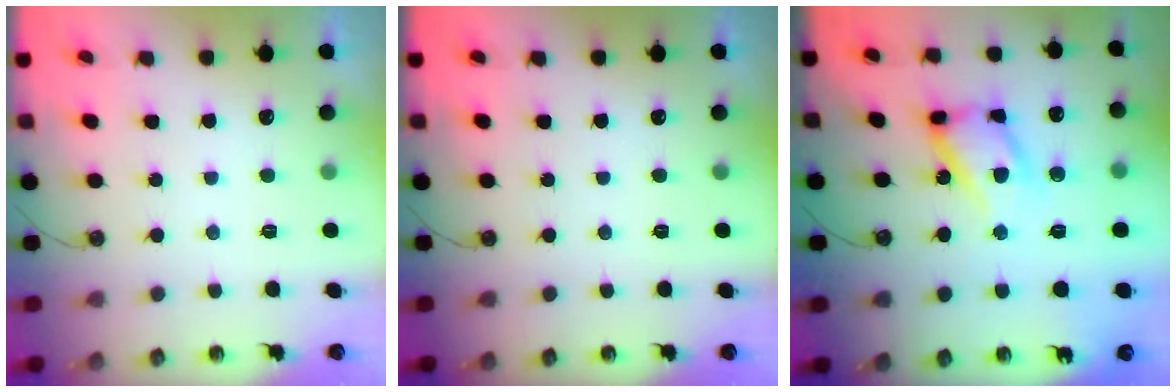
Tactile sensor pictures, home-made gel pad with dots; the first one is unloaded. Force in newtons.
{"total": 0.0}
{"total": 16.1, "press": 16.0, "slide": 1.4}